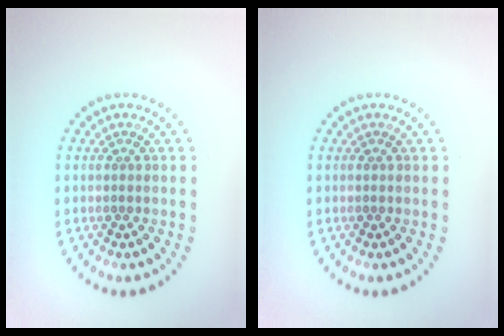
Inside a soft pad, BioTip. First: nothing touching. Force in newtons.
{"total": 0.0}